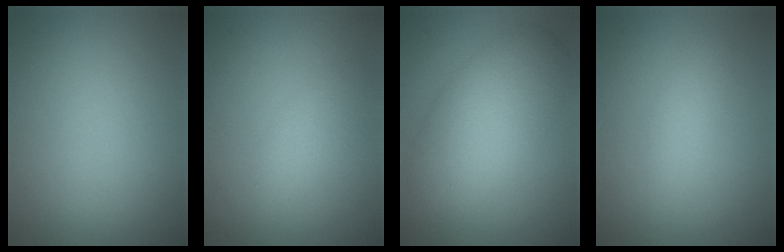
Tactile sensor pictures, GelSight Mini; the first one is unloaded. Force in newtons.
{"total": 2.0, "press": 2.0, "slide": 0.1}
{"total": 6.4, "press": 6.4, "slide": 0.2}
{"total": 1.6, "press": 1.6, "slide": 0.0}